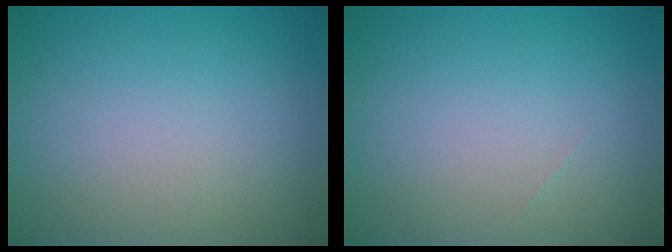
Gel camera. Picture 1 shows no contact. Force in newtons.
{"total": 0.0}